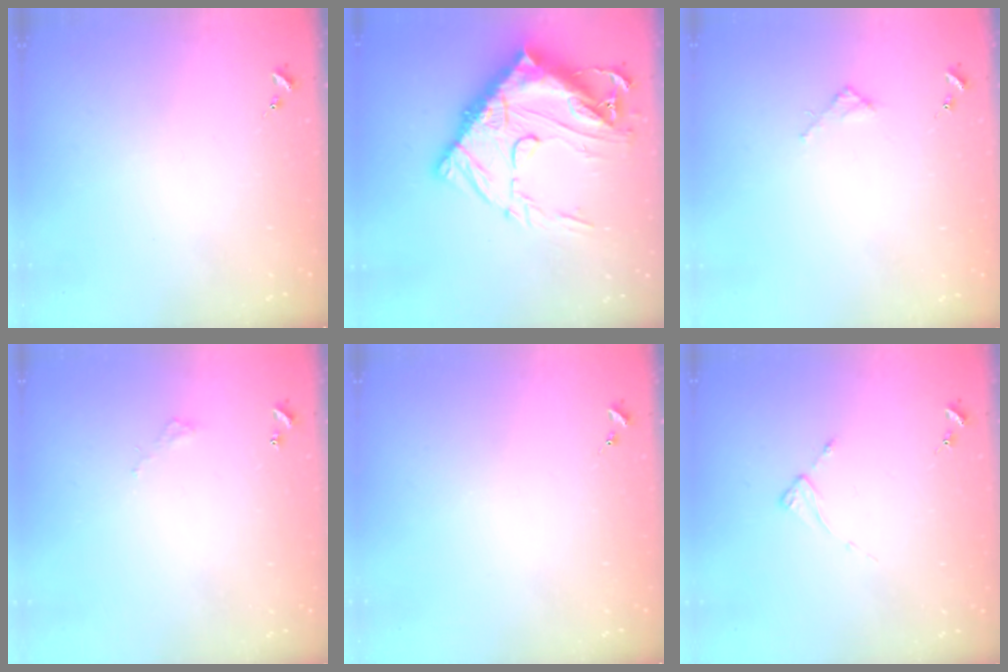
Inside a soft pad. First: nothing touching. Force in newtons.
{"total": 27.3, "press": 27.2, "slide": 2.8}
{"total": 2.7, "press": 2.7, "slide": 0.3}
{"total": 2.8, "press": 2.8, "slide": 0.2}
{"total": 0.0}
{"total": 2.4, "press": 2.4, "slide": 0.3}